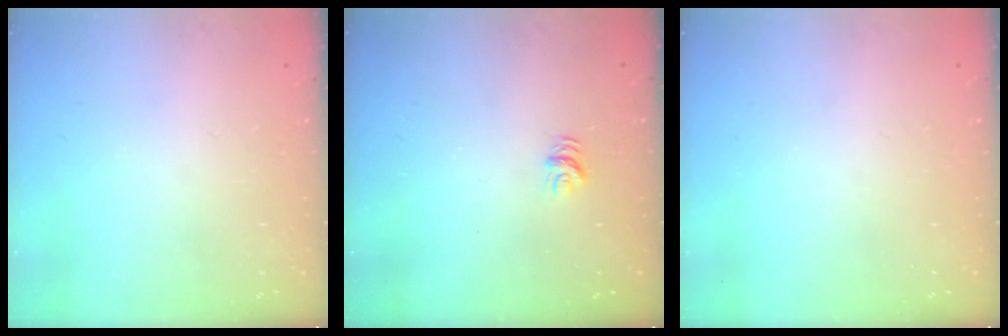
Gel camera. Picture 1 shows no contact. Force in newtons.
{"total": 4.7, "press": 4.7, "slide": 0.3}
{"total": 0.0}